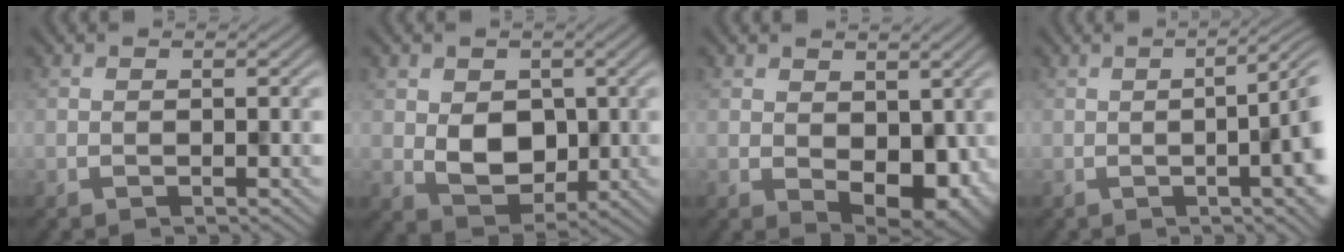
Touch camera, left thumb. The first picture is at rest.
{"total": 4.9, "force": [0.6, 4.2, 2.5], "torque": [-0.056, -0.012, 0.016]}
{"total": 5.9, "force": [0.2, 4.2, 4.2], "torque": [-0.058, -0.022, 0.020]}
{"total": 9.1, "force": [-0.4, 2.5, 8.8], "torque": [-0.083, 0.007, -0.007]}